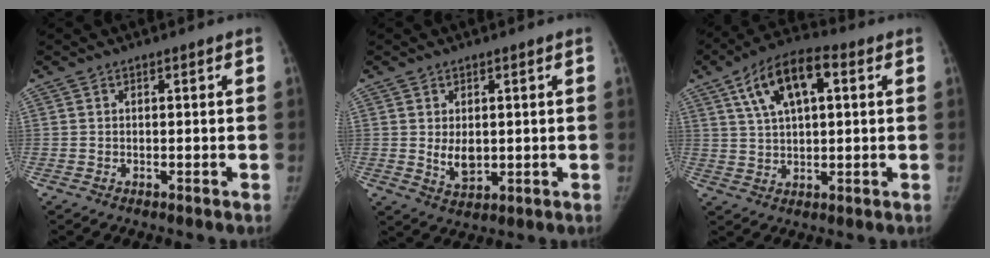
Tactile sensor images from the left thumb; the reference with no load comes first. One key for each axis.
{"total": 4.9, "fx": 0.3, "fy": 3.4, "fz": 3.6, "tx": -0.042, "ty": -0.011, "tz": 0.015}
{"total": 12.6, "fx": 4.6, "fy": 5.8, "fz": 10.2, "tx": -0.172, "ty": 0.014, "tz": 0.075}